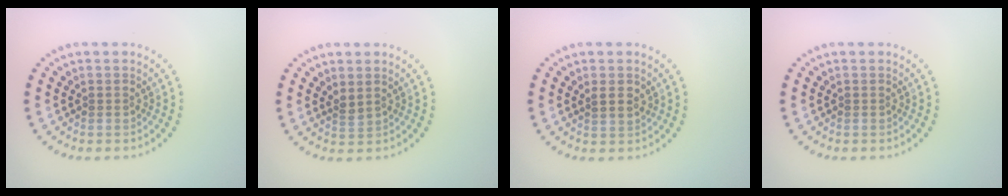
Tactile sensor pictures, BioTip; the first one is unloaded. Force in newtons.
{"total": 1.0, "press": 0.8, "slide": 0.6}
{"total": 1.1, "press": 1.0, "slide": 0.6}
{"total": 0.0}